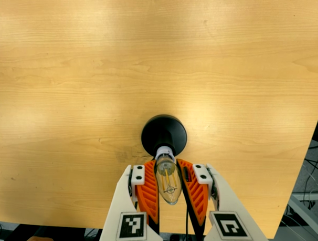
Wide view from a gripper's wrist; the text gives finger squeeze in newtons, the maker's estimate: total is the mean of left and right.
{"total": 21.1, "left": 20.5, "right": 21.8}